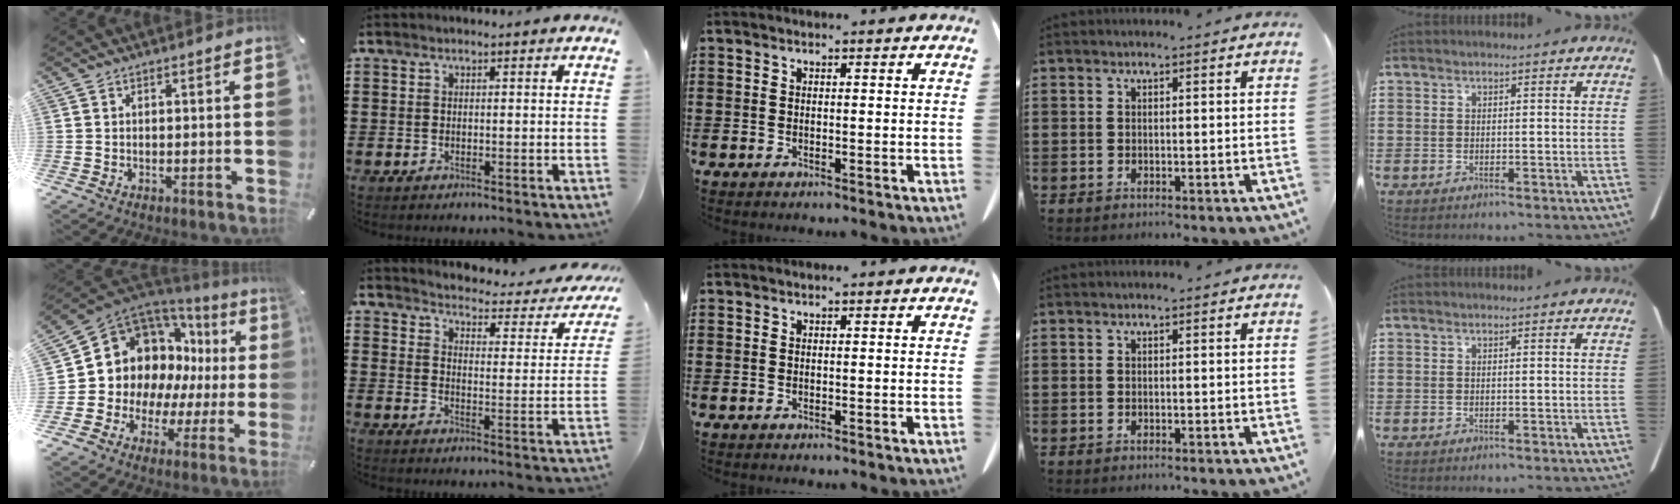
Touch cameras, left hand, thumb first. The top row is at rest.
{"thumb": {"total": 13.7, "force": [4.6, 11.4, 5.9], "torque": [-0.102, -0.060, 0.099]}, "index": {"total": 2.6, "force": [2.6, -0.1, 0.4], "torque": [-0.028, -0.030, 0.034]}}